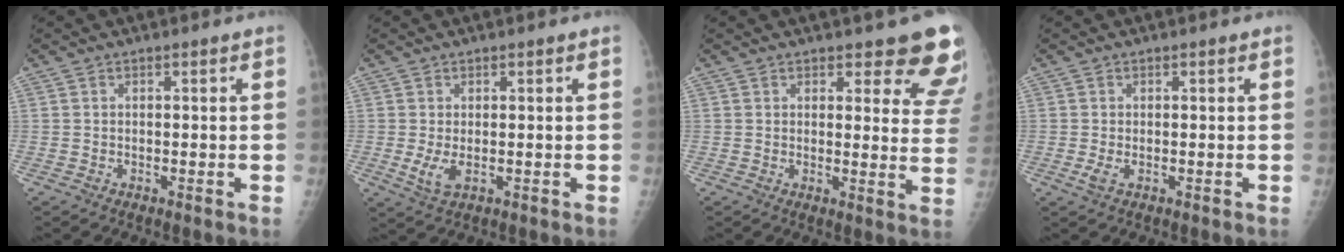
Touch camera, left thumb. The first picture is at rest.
{"total": 3.4, "force": [-0.2, 1.6, 3.0], "torque": [-0.063, -0.010, 0.003]}
{"total": 11.0, "force": [8.9, 3.8, 5.1], "torque": [-0.006, -0.056, 0.081]}
{"total": 1.8, "force": [-0.3, 0.8, 1.6], "torque": [-0.038, -0.003, -0.004]}